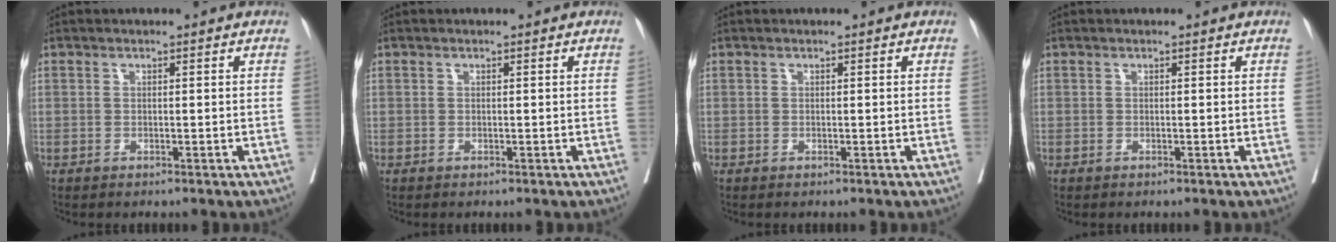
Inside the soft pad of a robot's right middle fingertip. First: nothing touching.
{"total": 0.0}
{"total": 0.0}
{"total": 0.0}